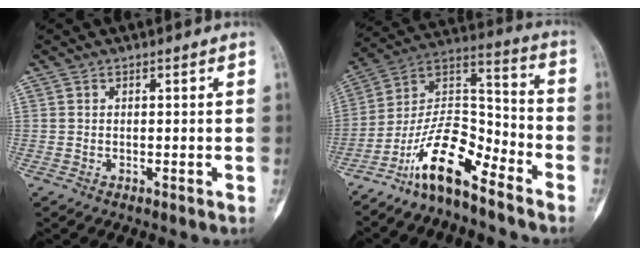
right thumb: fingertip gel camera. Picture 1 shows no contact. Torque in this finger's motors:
{"motor_torque": [0.32, 0.23, 1.33, -1.42, 0.31]}